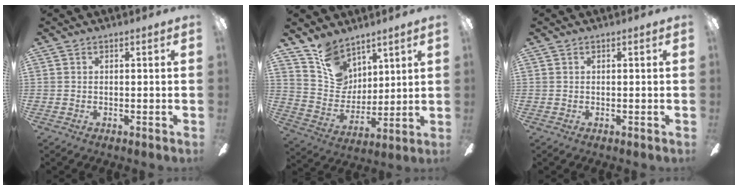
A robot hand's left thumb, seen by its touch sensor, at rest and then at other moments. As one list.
[{"total": 12.1, "force": [8.8, 7.9, 2.9], "torque": [-0.071, -0.050, 0.176]}, {"total": 0.0}]